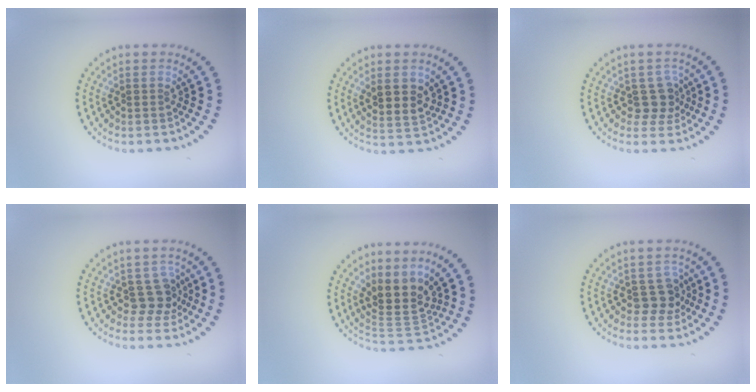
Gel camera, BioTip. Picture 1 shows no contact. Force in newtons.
{"total": 2.8, "press": 2.6, "slide": 1.1}
{"total": 2.5, "press": 2.0, "slide": 1.5}
{"total": 2.5, "press": 2.0, "slide": 1.5}
{"total": 4.0, "press": 3.0, "slide": 2.6}
{"total": 2.4, "press": 2.2, "slide": 1.1}